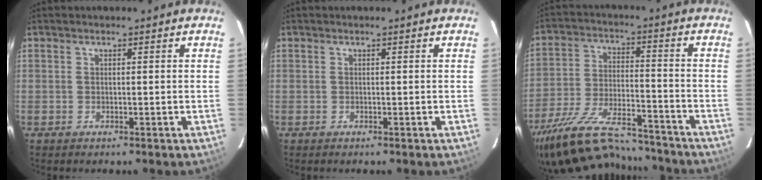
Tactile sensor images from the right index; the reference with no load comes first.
{"total": 0.0}
{"total": 23.4, "force": [-20.0, 6.7, 10.3], "torque": [-0.211, -0.029, -0.308]}